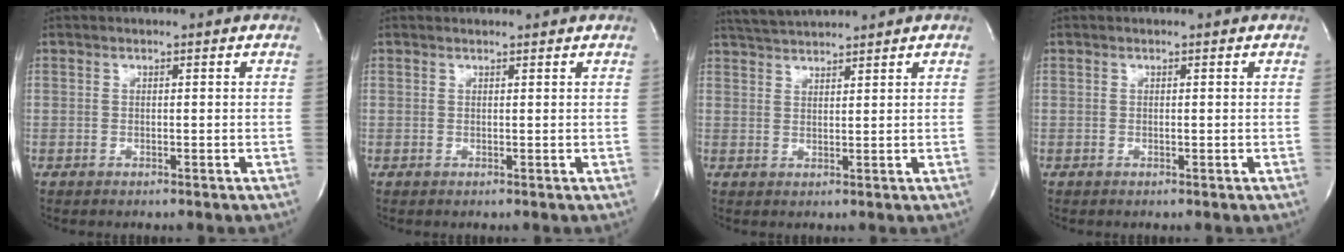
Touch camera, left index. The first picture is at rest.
{"total": 1.7, "force": [1.7, 0.2, 0.1], "torque": [-0.011, 0.005, 0.018]}
{"total": 4.9, "force": [4.7, -0.4, 1.3], "torque": [-0.030, 0.021, 0.089]}
{"total": 0.0}